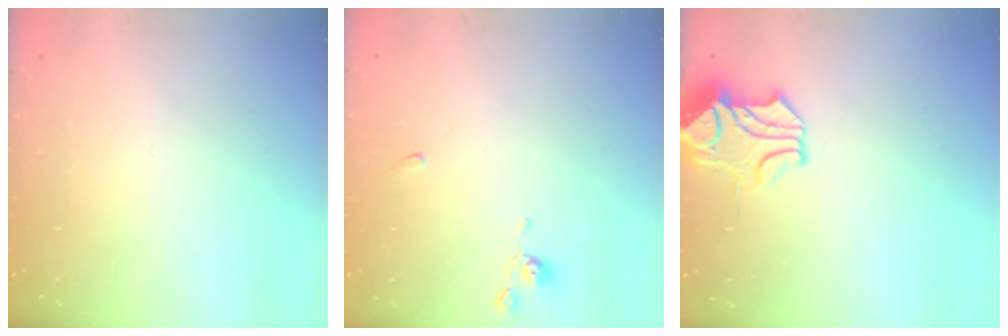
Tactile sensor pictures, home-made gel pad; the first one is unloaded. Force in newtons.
{"total": 1.7, "press": 1.6, "slide": 0.6}
{"total": 1.5, "press": 0.8, "slide": 1.3}